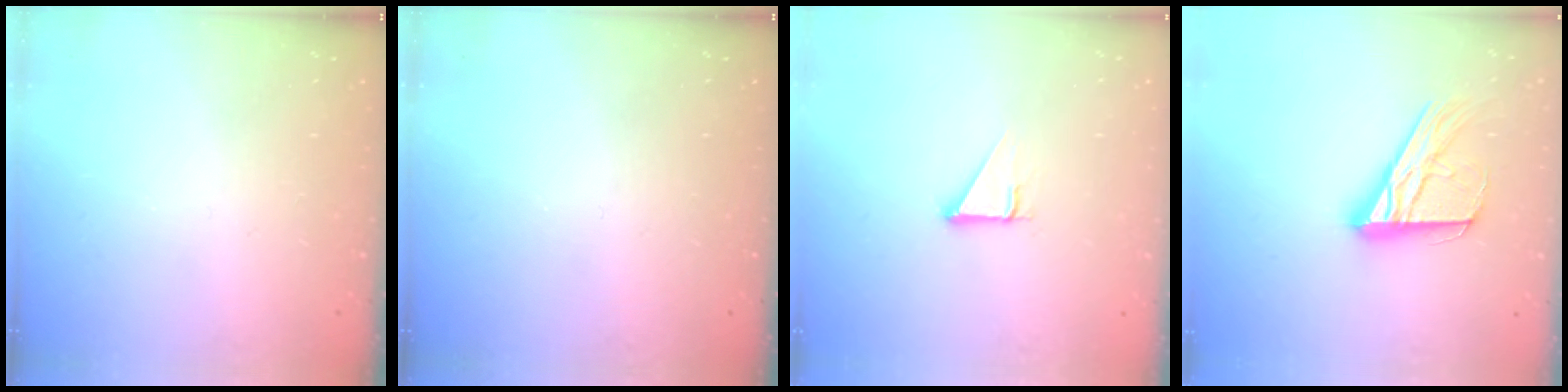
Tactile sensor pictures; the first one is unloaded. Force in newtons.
{"total": 0.0}
{"total": 3.0, "press": 3.0, "slide": 0.1}
{"total": 17.6, "press": 17.5, "slide": 1.7}